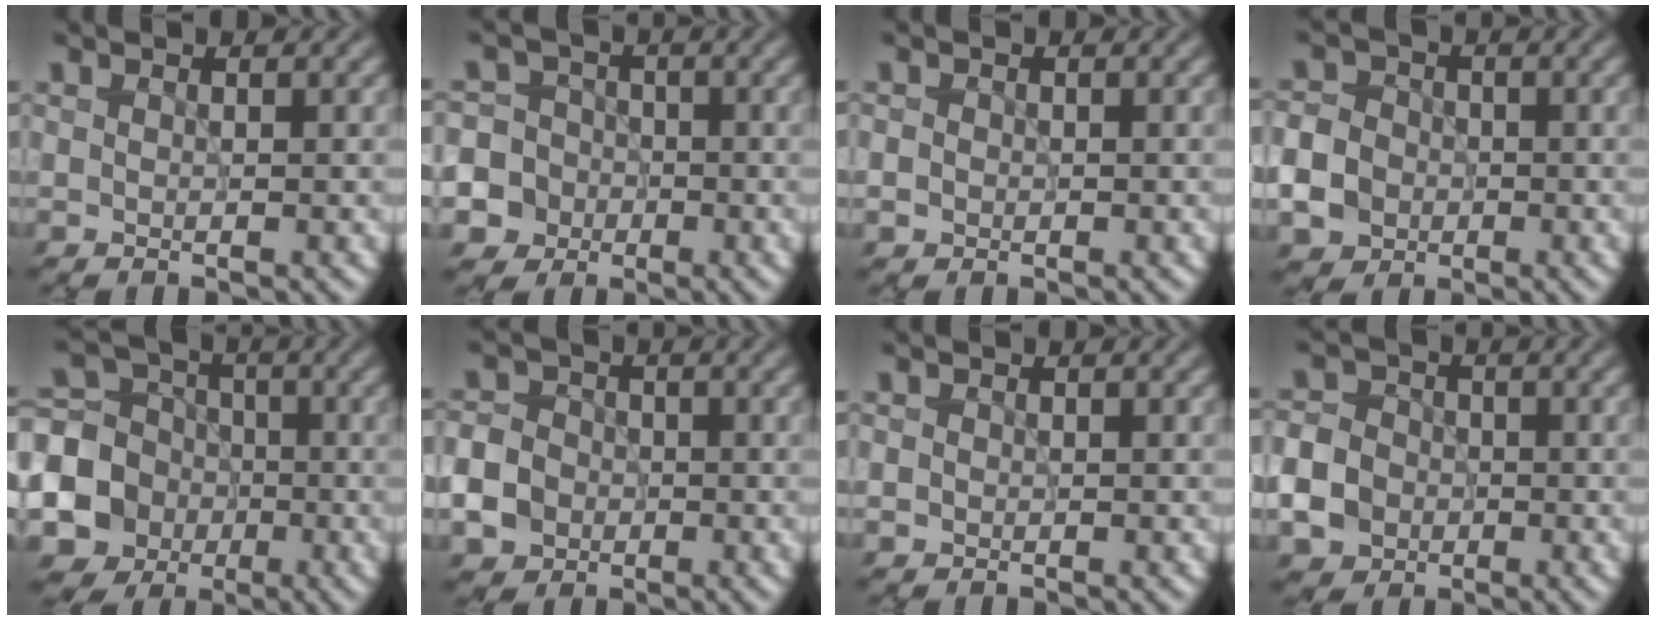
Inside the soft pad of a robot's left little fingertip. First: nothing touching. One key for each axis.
{"total": 8.7, "fx": -3.5, "fy": 7.8, "fz": 1.7, "tx": -0.035, "ty": -0.012, "tz": -0.089}
{"total": 0.9, "fx": -0.2, "fy": 0.9, "fz": 0.2, "tx": 0.001, "ty": -0.005, "tz": -0.003}
{"total": 6.8, "fx": -2.1, "fy": 5.9, "fz": 2.4, "tx": -0.051, "ty": -0.013, "tz": -0.063}
{"total": 10.9, "fx": -2.9, "fy": 9.9, "fz": 3.6, "tx": -0.096, "ty": -0.019, "tz": -0.076}
{"total": 8.0, "fx": -3.0, "fy": 7.0, "fz": 2.6, "tx": -0.059, "ty": -0.020, "tz": -0.077}
{"total": 0.6, "fx": -0.1, "fy": 0.6, "fz": 0.1, "tx": 0.002, "ty": -0.004, "tz": -0.003}
{"total": 8.1, "fx": -2.8, "fy": 7.1, "fz": 2.7, "tx": -0.062, "ty": -0.023, "tz": -0.074}